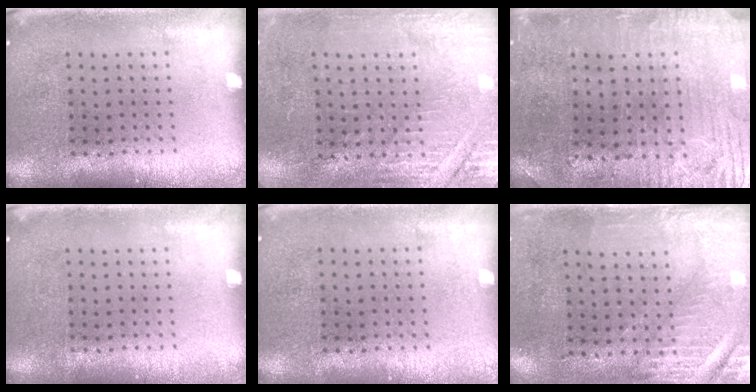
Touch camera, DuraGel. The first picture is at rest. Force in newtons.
{"total": 2.8, "press": 2.8, "slide": 0.5}
{"total": 1.3, "press": 1.2, "slide": 0.6}
{"total": 0.0}
{"total": 0.0}
{"total": 2.9, "press": 2.5, "slide": 1.5}